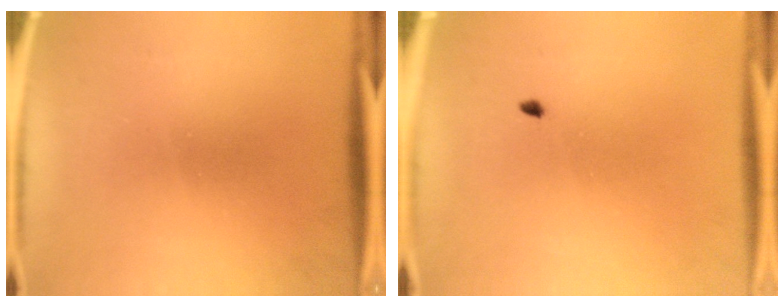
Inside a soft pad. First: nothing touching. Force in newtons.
{"total": 0.6}